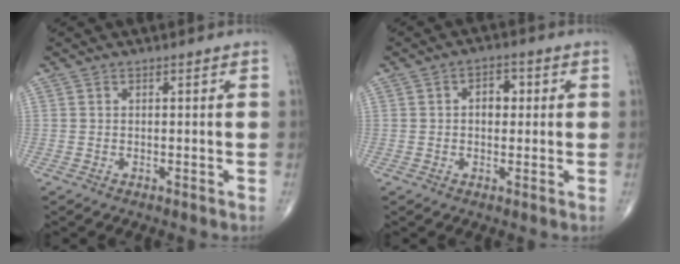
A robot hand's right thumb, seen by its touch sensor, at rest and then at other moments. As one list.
[{"total": 4.0, "force": [0.5, 2.7, 2.9], "torque": [-0.025, 0.008, 0.003]}]